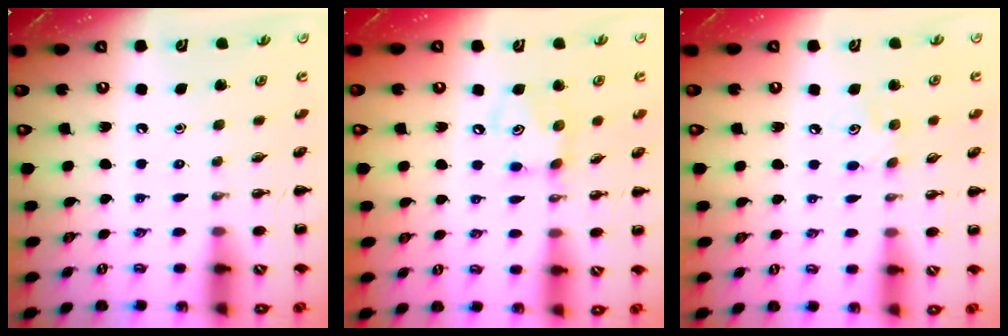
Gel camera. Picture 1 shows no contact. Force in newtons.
{"total": 6.3, "press": 6.3, "slide": 0.6}
{"total": 5.2, "press": 5.1, "slide": 1.3}